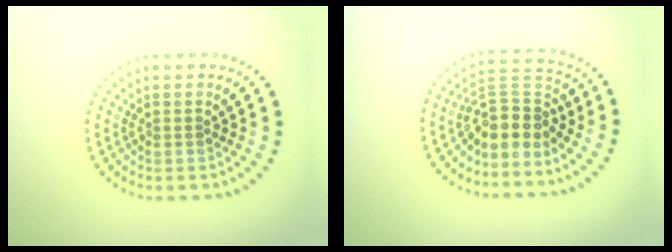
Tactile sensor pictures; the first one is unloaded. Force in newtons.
{"total": 3.8, "press": 2.9, "slide": 2.5}